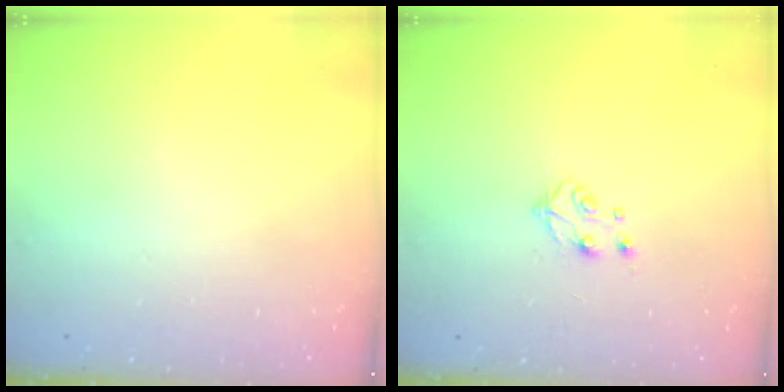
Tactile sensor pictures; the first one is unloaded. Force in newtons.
{"total": 5.3, "press": 5.3, "slide": 0.3}